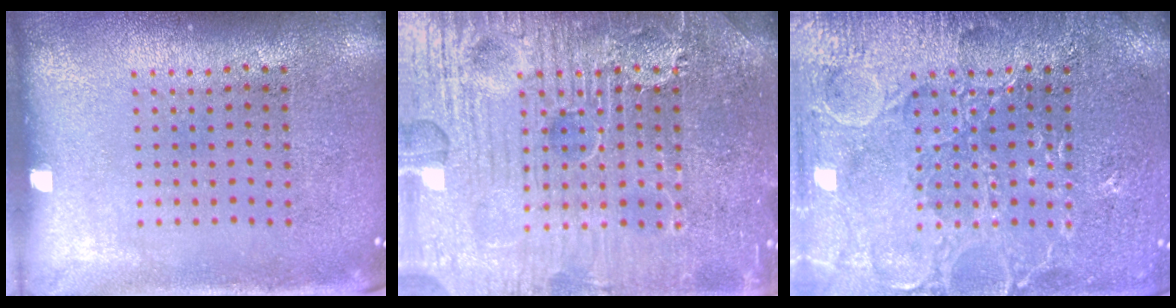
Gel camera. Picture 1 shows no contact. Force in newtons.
{"total": 7.8, "press": 7.8, "slide": 0.9}
{"total": 5.6, "press": 5.5, "slide": 0.7}